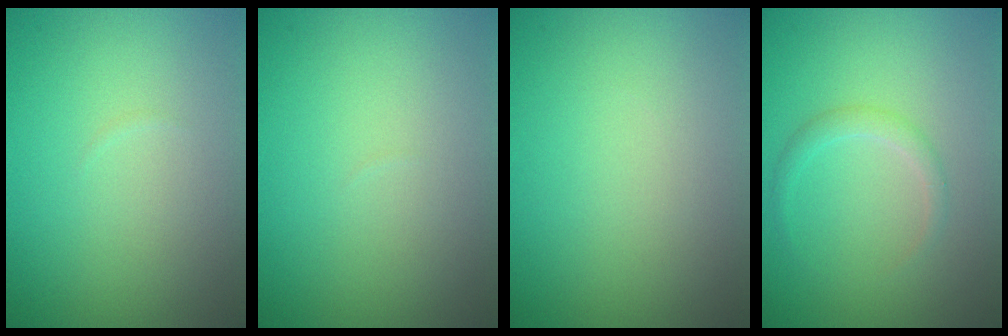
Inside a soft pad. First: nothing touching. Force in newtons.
{"total": 0.0}
{"total": 0.0}
{"total": 1.3, "press": 1.3, "slide": 0.0}